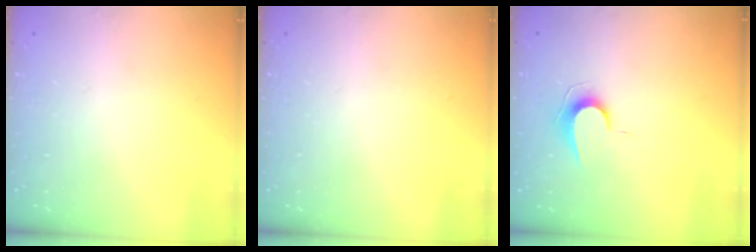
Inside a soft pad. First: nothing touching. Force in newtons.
{"total": 0.0}
{"total": 7.0, "press": 7.0, "slide": 0.7}